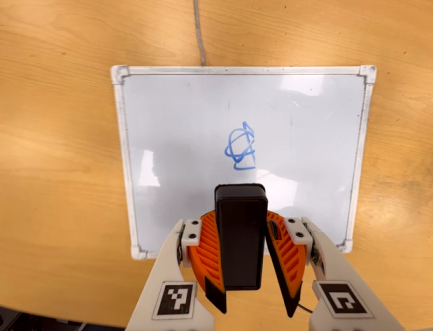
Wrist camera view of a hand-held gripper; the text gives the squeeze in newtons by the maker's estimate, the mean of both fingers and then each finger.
{"total": 8.3, "left": 8.3, "right": 8.4}